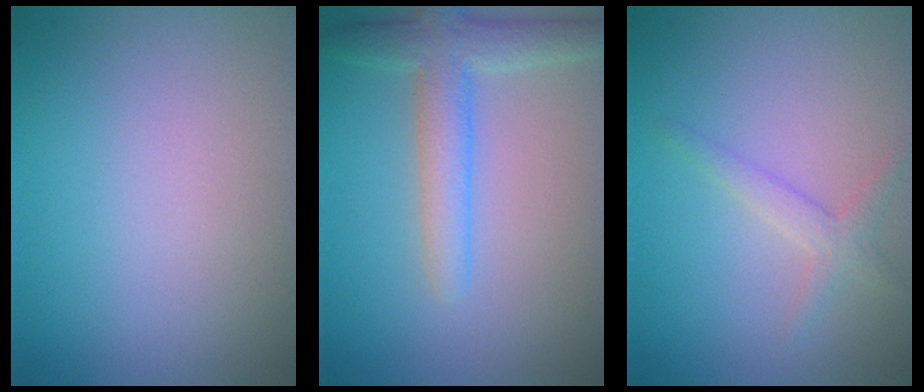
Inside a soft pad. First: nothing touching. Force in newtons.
{"total": 3.8, "press": 3.8, "slide": 0.2}
{"total": 1.8, "press": 1.8, "slide": 0.1}